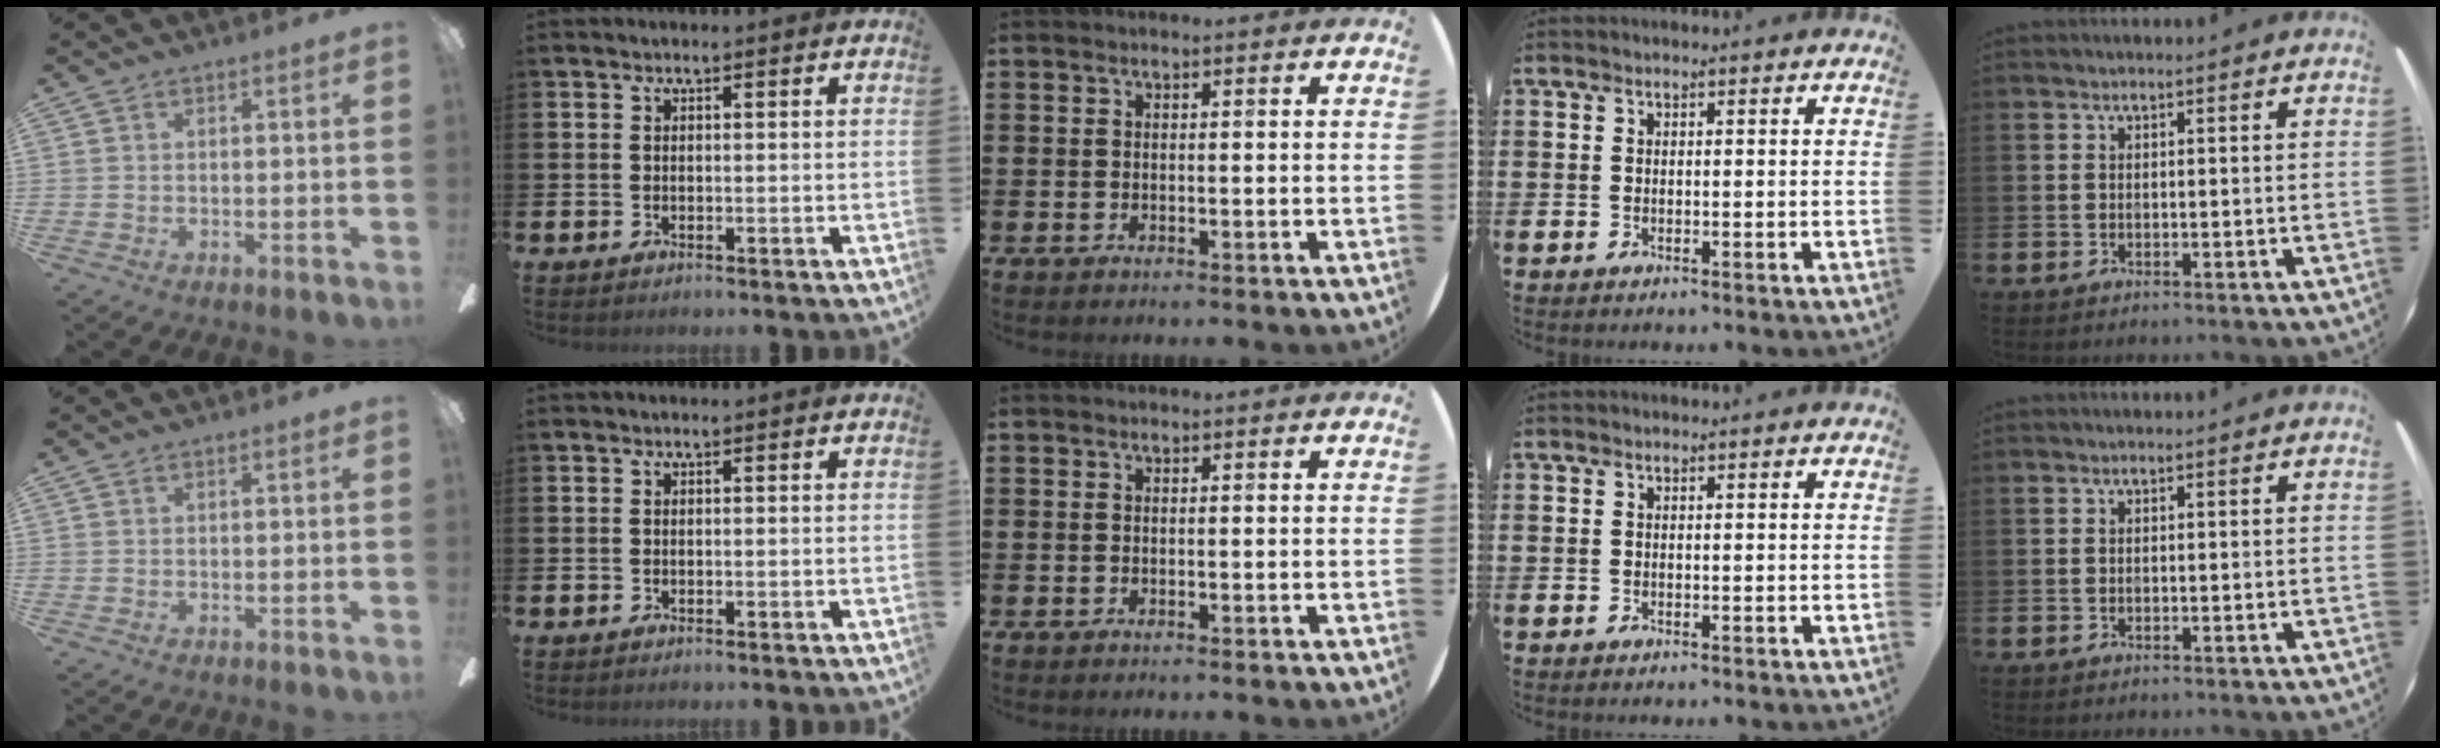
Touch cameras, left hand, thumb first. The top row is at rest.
{}